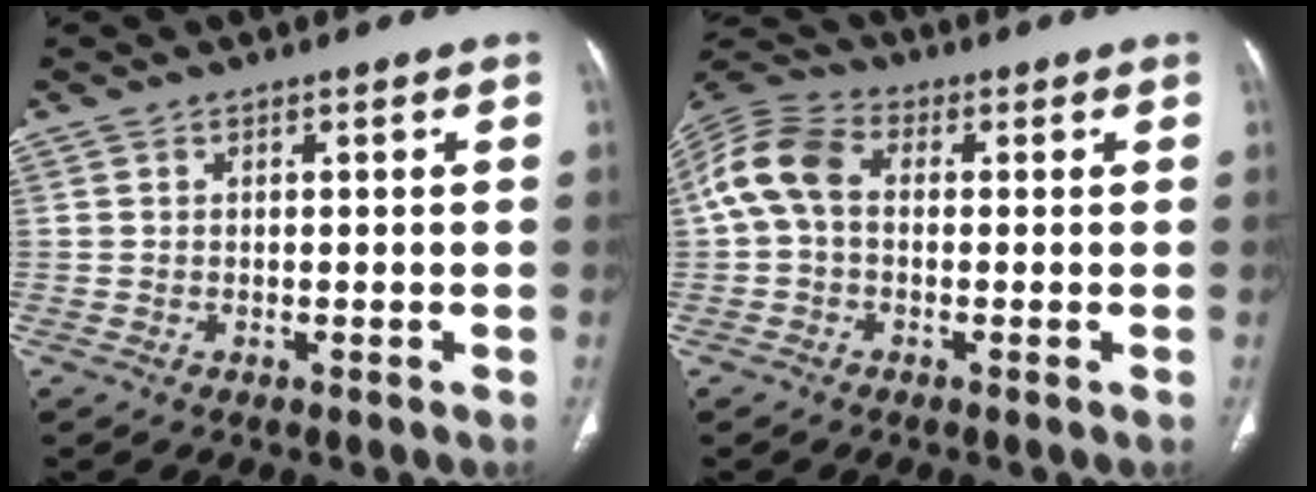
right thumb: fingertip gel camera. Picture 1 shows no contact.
{"total": 9.2, "force": [0.4, 6.3, 6.7], "torque": [-0.139, 0.026, -0.005]}